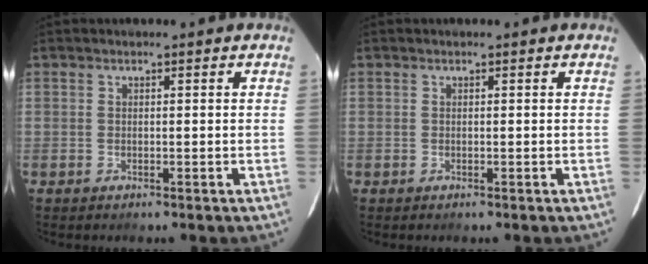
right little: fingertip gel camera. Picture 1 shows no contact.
{"total": 0.0}